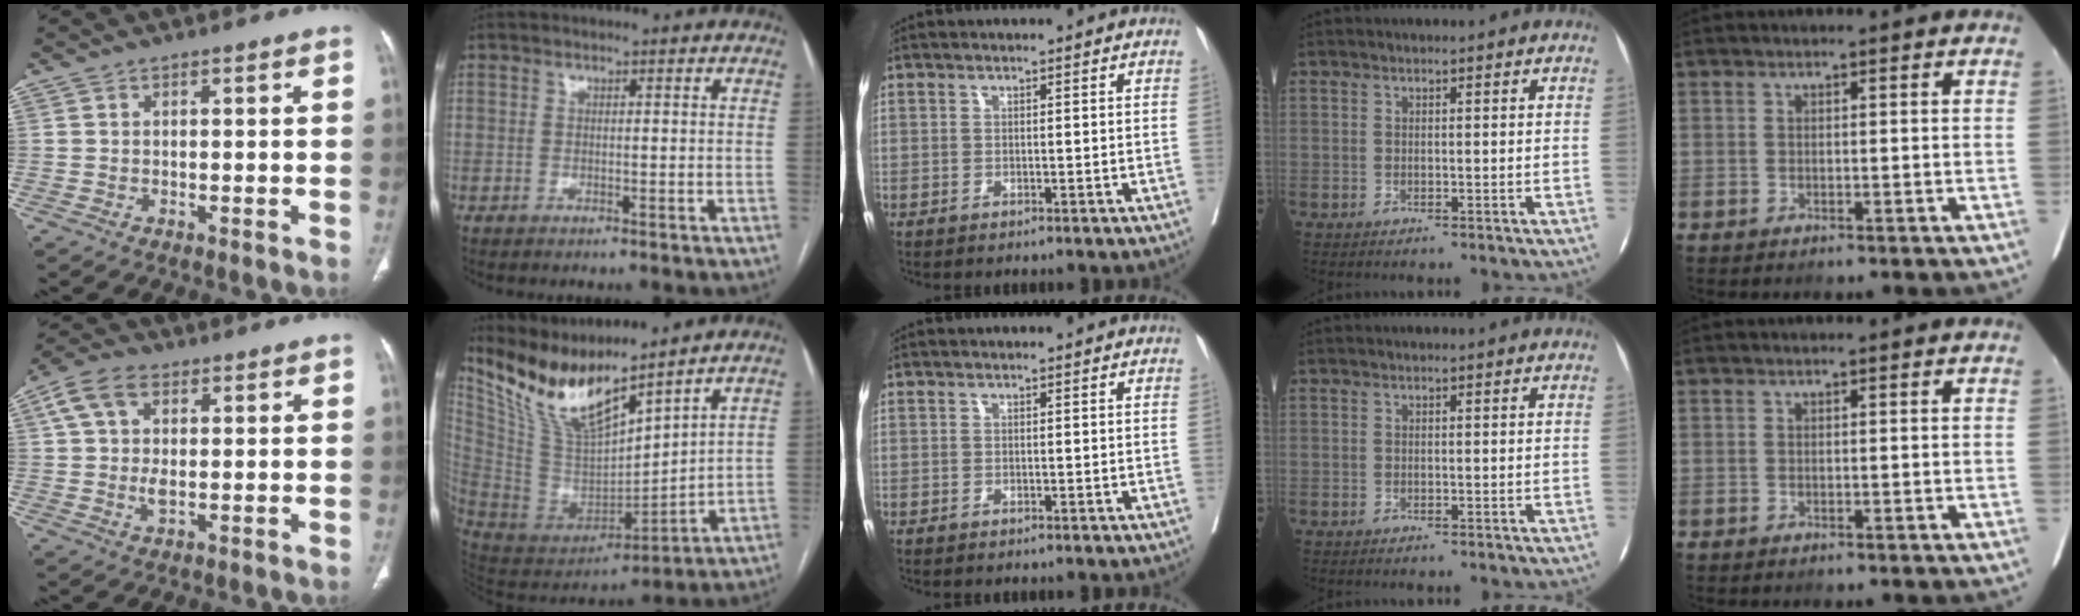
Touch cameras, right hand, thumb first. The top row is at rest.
{"thumb": {"total": 8.3, "force": [2.1, 5.0, 6.3], "torque": [-0.121, 0.009, 0.038]}, "index": {"total": 15.0, "force": [12.7, 1.7, 7.7], "torque": [-0.158, -0.010, 0.261]}}